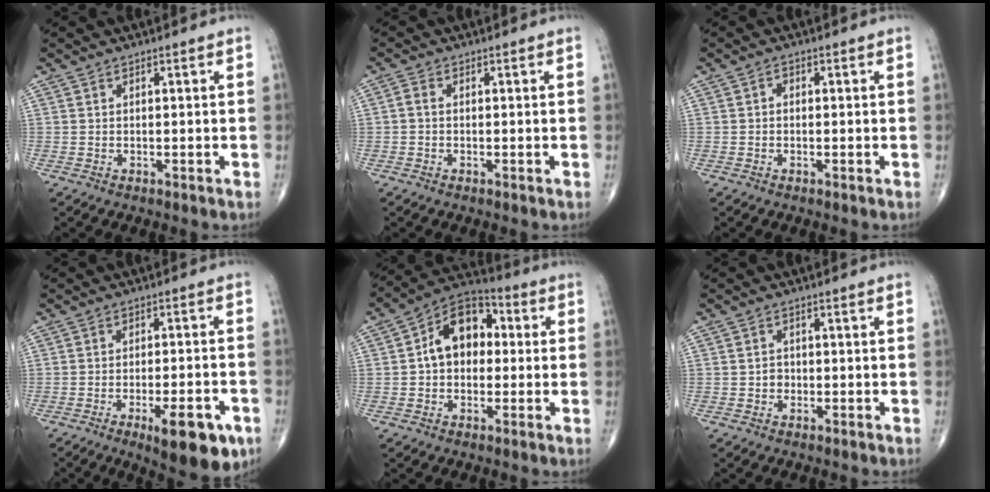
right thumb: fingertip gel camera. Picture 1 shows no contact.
{"total": 1.5, "force": [-0.2, 1.1, 1.0], "torque": [-0.017, 0.003, -0.007]}
{"total": 1.1, "force": [-0.1, 0.9, 0.7], "torque": [-0.002, 0.005, -0.008]}
{"total": 12.1, "force": [-5.8, 3.9, 9.9], "torque": [-0.123, 0.013, -0.074]}
{"total": 12.2, "force": [1.2, 8.6, 8.7], "torque": [-0.105, 0.032, 0.004]}
{"total": 1.9, "force": [-0.5, 1.6, 0.7], "torque": [0.001, 0.006, -0.009]}